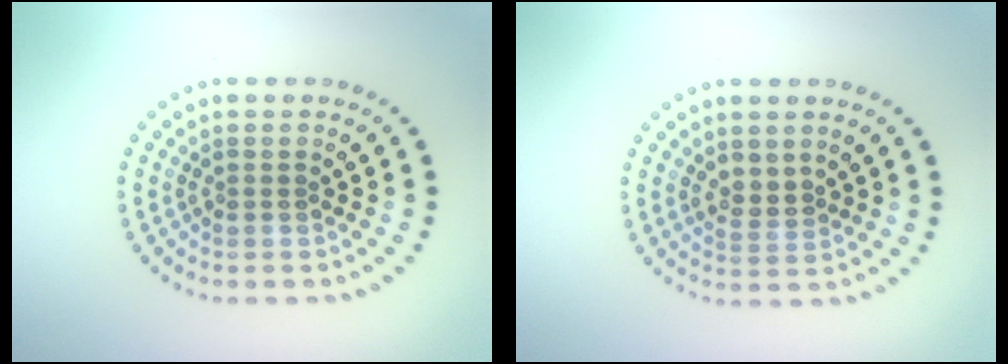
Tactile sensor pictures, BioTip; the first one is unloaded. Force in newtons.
{"total": 1.6, "press": 1.4, "slide": 0.7}